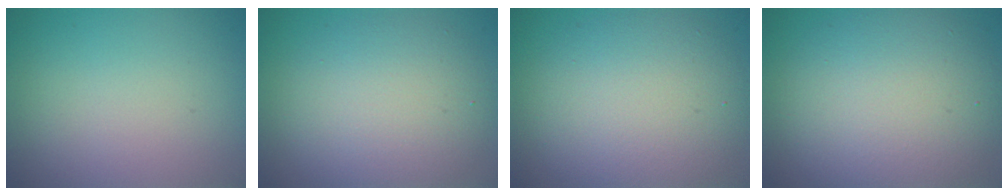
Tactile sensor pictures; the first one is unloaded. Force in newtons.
{"total": 6.0, "press": 6.0, "slide": 0.5}
{"total": 7.4, "press": 7.4, "slide": 0.2}
{"total": 8.3, "press": 8.3, "slide": 0.3}